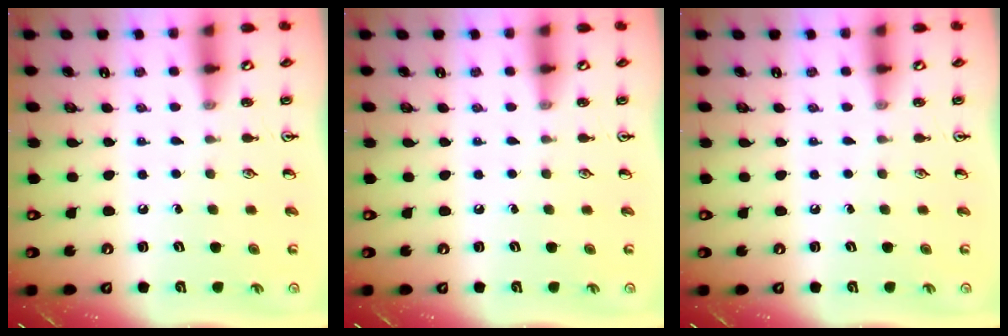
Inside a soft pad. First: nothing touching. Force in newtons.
{"total": 0.0}
{"total": 0.0}